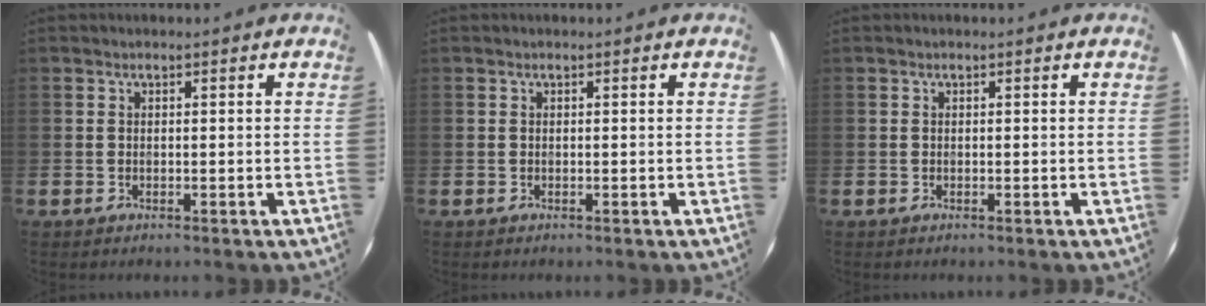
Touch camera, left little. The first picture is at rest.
{"total": 0.0}
{"total": 0.0}